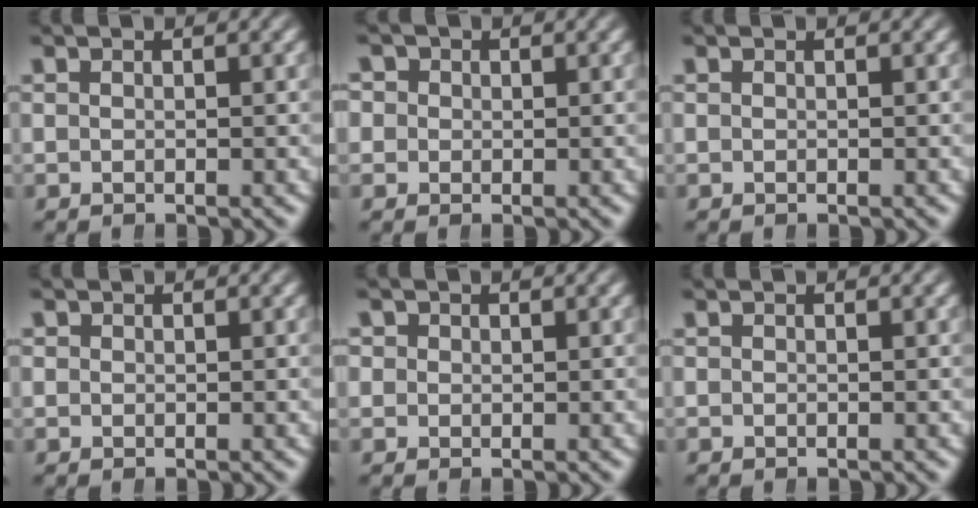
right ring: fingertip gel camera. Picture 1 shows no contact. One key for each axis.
{"total": 3.2, "fx": 0.5, "fy": 3.0, "fz": 1.0, "tx": -0.022, "ty": 0.002, "tz": 0.004}
{"total": 0.0}
{"total": 0.7, "fx": 0.0, "fy": 0.7, "fz": -0.1, "tx": 0.000, "ty": -0.006, "tz": 0.003}
{"total": 1.7, "fx": 0.4, "fy": 1.7, "fz": 0.4, "tx": -0.009, "ty": -0.005, "tz": 0.009}
{"total": 1.0, "fx": -0.3, "fy": 1.0, "fz": 0.0, "tx": -0.005, "ty": -0.002, "tz": -0.009}